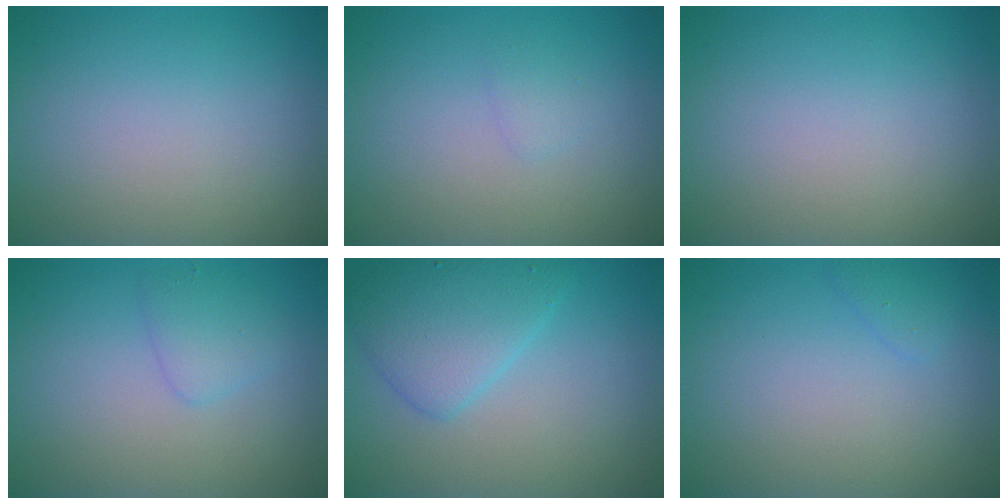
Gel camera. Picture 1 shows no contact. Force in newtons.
{"total": 0.8, "press": 0.8, "slide": 0.1}
{"total": 0.0}
{"total": 1.7, "press": 1.7, "slide": 0.2}
{"total": 3.0, "press": 3.0, "slide": 0.1}
{"total": 0.9, "press": 0.9, "slide": 0.0}